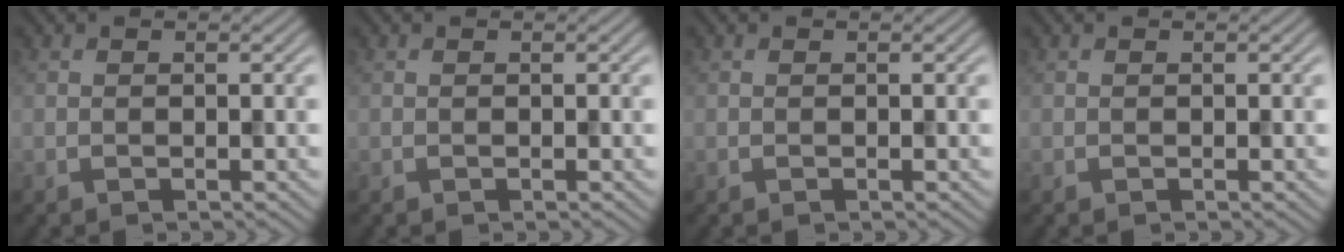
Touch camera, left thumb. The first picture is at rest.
{"total": 0.0}
{"total": 0.0}
{"total": 0.0}